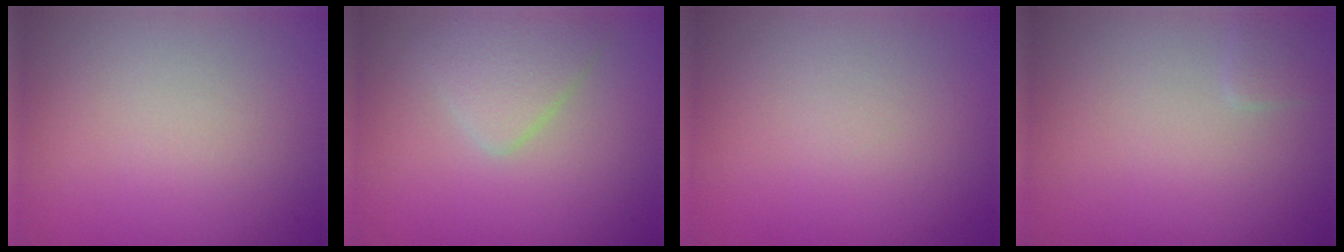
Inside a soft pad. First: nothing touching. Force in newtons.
{"total": 2.9, "press": 2.9, "slide": 0.1}
{"total": 0.0}
{"total": 0.9, "press": 0.9, "slide": 0.1}